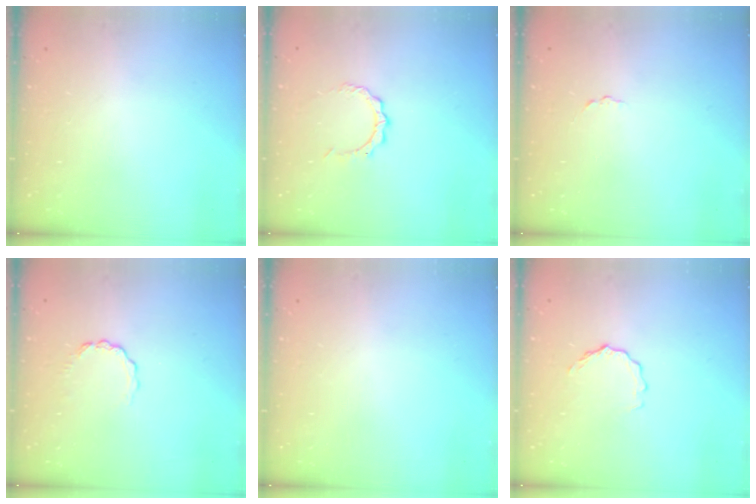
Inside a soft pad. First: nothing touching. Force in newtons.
{"total": 2.9, "press": 2.9, "slide": 0.2}
{"total": 1.6, "press": 1.6, "slide": 0.1}
{"total": 3.4, "press": 3.4, "slide": 0.4}
{"total": 0.0}
{"total": 4.1, "press": 4.1, "slide": 0.4}